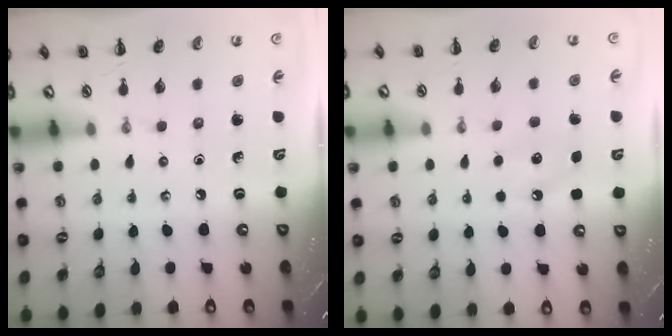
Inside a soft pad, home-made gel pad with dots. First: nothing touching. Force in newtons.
{"total": 7.0, "press": 6.8, "slide": 1.6}